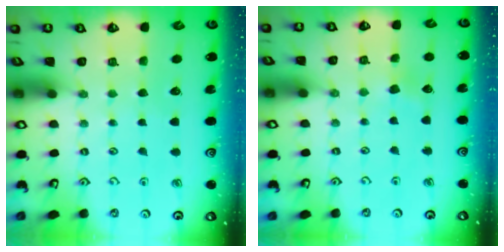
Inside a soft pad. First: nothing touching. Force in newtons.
{"total": 3.7, "press": 3.7, "slide": 0.4}